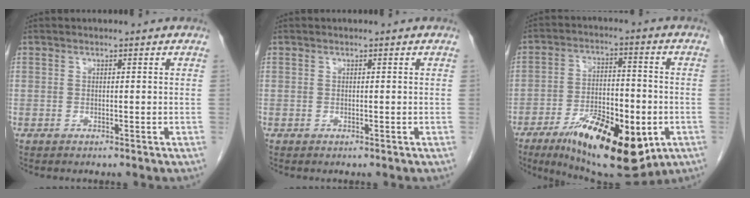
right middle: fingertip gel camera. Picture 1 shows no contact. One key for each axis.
{"total": 0.0}
{"total": 19.2, "fx": -8.7, "fy": 6.9, "fz": 15.6, "tx": -0.234, "ty": -0.014, "tz": -0.126}